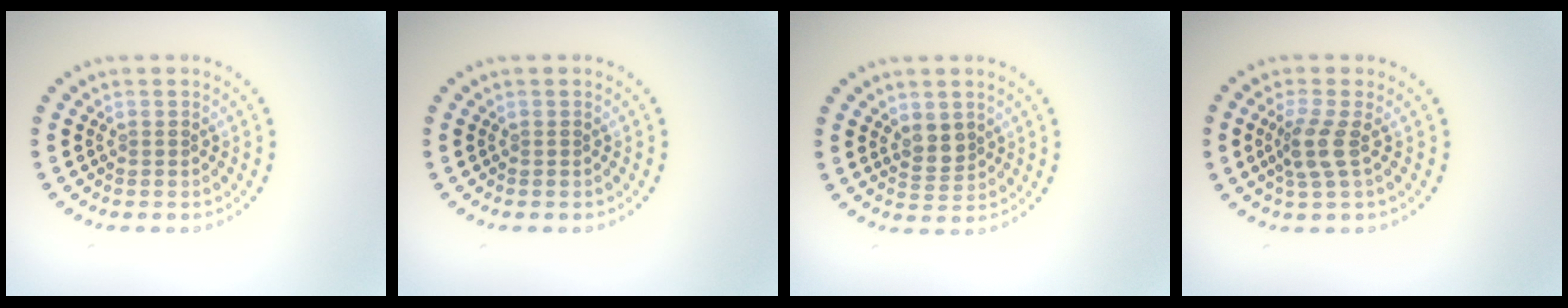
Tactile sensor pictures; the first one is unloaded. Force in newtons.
{"total": 0.0}
{"total": 2.2, "press": 2.0, "slide": 0.9}
{"total": 2.6, "press": 2.0, "slide": 1.7}